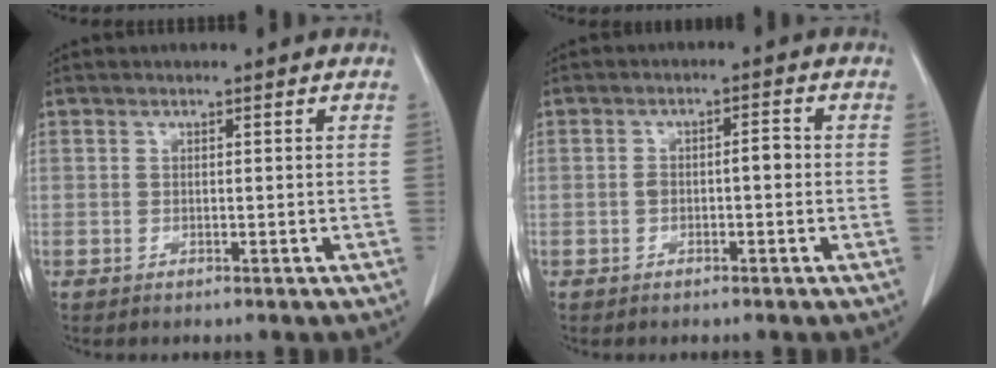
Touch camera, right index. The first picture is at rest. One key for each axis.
{"total": 2.8, "fx": -0.7, "fy": 1.2, "fz": 2.5, "tx": -0.043, "ty": 0.015, "tz": -0.008}